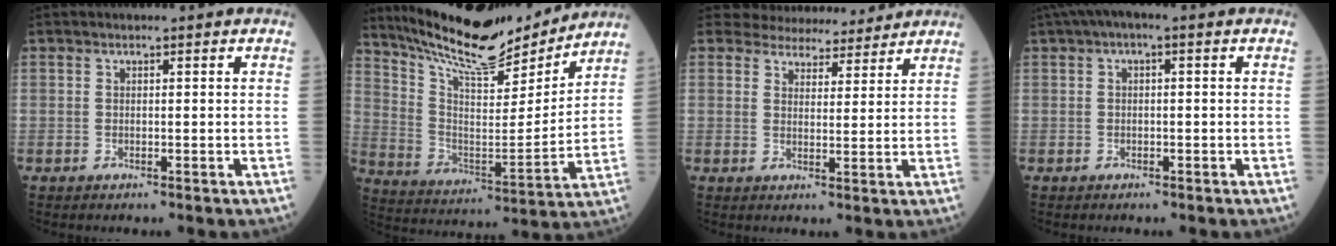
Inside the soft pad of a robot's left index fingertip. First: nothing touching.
{"total": 18.0, "force": [16.6, 2.8, 6.3], "torque": [-0.126, -0.016, 0.278]}
{"total": 9.1, "force": [8.6, 2.7, 1.1], "torque": [-0.008, 0.008, 0.112]}
{"total": 3.2, "force": [1.2, 1.0, 2.8], "torque": [-0.049, 0.019, 0.015]}